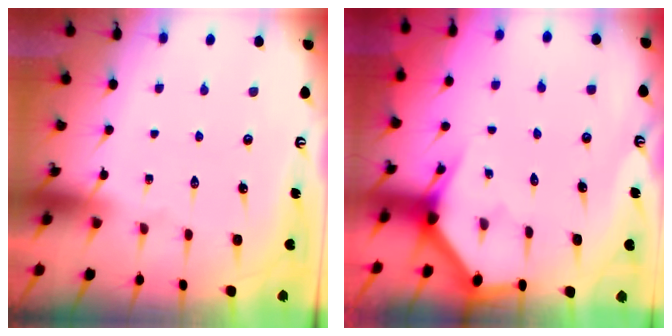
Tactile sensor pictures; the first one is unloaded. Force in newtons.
{"total": 3.0, "press": 3.0, "slide": 0.1}